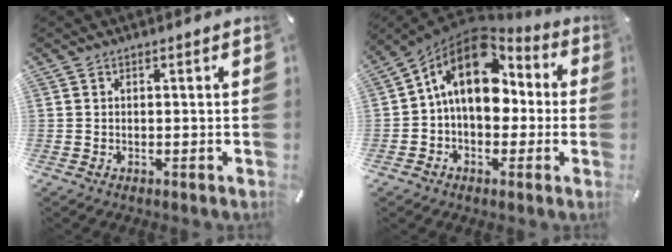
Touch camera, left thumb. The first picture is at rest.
{"total": 16.0, "force": [3.4, 11.0, 11.1], "torque": [-0.201, -0.008, 0.055]}